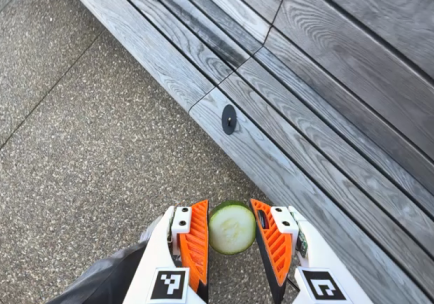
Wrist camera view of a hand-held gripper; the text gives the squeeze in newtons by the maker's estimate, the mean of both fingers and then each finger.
{"total": 13.0, "left": 13.2, "right": 12.8}